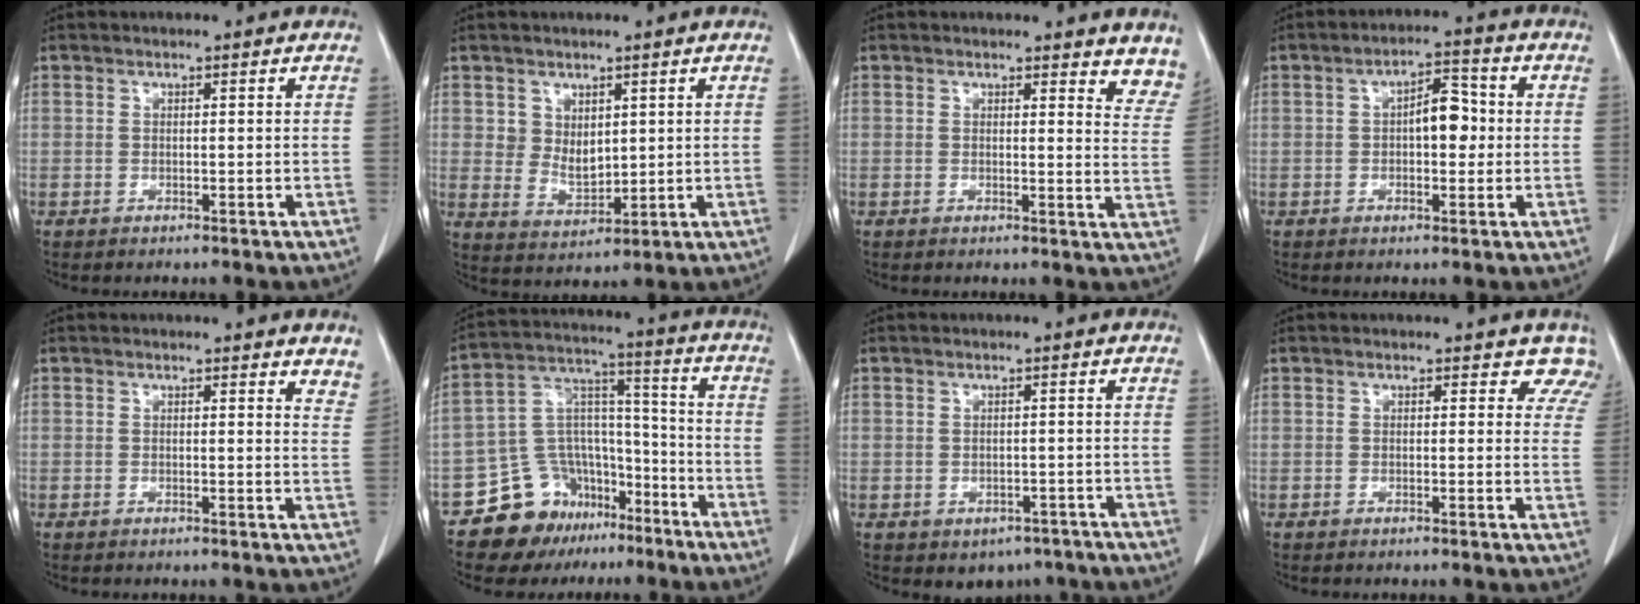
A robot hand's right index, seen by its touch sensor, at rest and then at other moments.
{"total": 4.4, "force": [1.7, 3.4, 2.3], "torque": [-0.040, -0.006, 0.042]}
{"total": 8.4, "force": [7.7, 2.4, 2.2], "torque": [0.011, -0.029, 0.054]}
{"total": 5.6, "force": [0.3, 2.4, 5.0], "torque": [-0.074, 0.019, 0.005]}
{"total": 5.3, "force": [4.9, 1.4, 1.5], "torque": [0.001, -0.018, 0.031]}
{"total": 13.5, "force": [-9.2, 9.3, 3.5], "torque": [-0.053, 0.085, -0.146]}
{"total": 4.1, "force": [-2.6, 3.0, 1.0], "torque": [-0.001, 0.006, -0.029]}
{"total": 4.4, "force": [3.8, 2.2, 0.1], "torque": [0.036, -0.011, 0.008]}